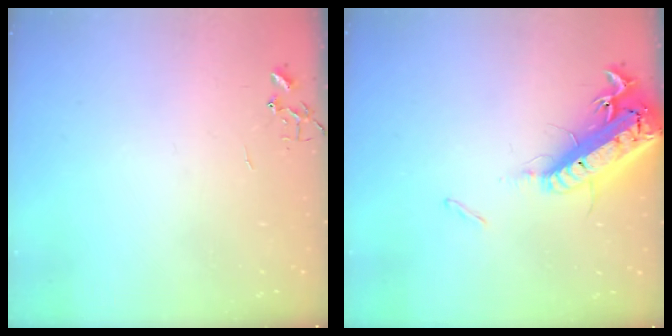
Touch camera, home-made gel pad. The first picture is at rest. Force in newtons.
{"total": 19.7, "press": 19.2, "slide": 4.1}